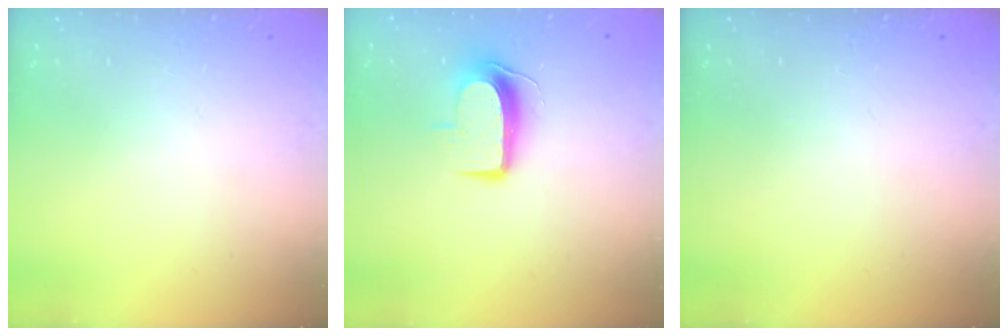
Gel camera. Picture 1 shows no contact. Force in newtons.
{"total": 8.8, "press": 8.7, "slide": 1.0}
{"total": 0.0}